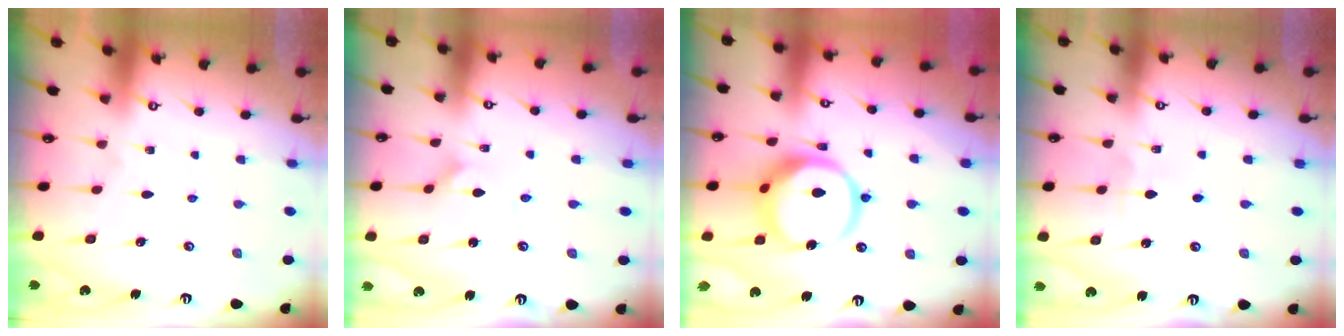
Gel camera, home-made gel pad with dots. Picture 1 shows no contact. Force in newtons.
{"total": 1.2, "press": 1.2, "slide": 0.2}
{"total": 13.7, "press": 13.6, "slide": 1.6}
{"total": 2.5, "press": 2.5, "slide": 0.4}